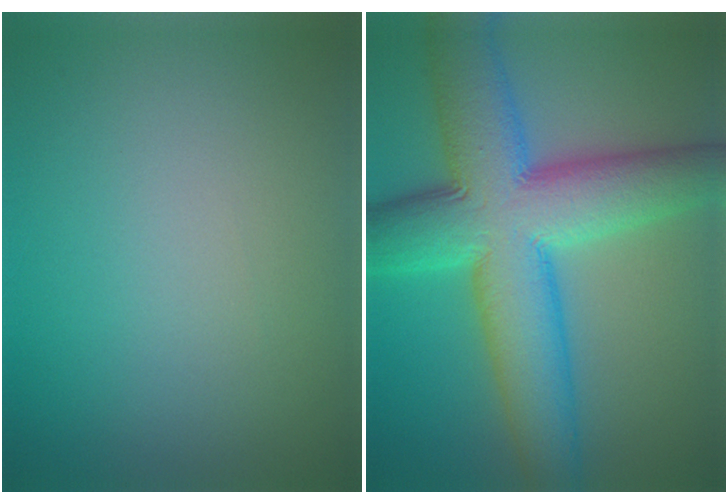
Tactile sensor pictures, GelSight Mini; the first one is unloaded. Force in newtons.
{"total": 12.8, "press": 12.8, "slide": 0.3}